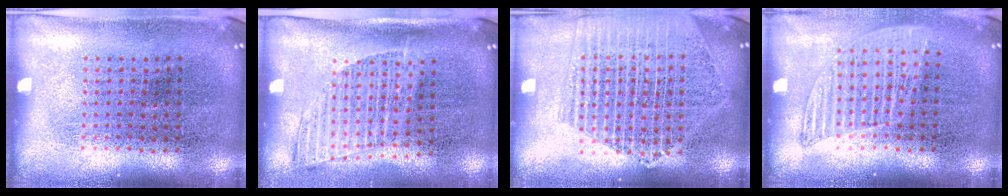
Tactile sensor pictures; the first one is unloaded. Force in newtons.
{"total": 1.3, "press": 1.1, "slide": 0.8}
{"total": 2.0, "press": 1.8, "slide": 0.9}
{"total": 1.2, "press": 1.1, "slide": 0.4}